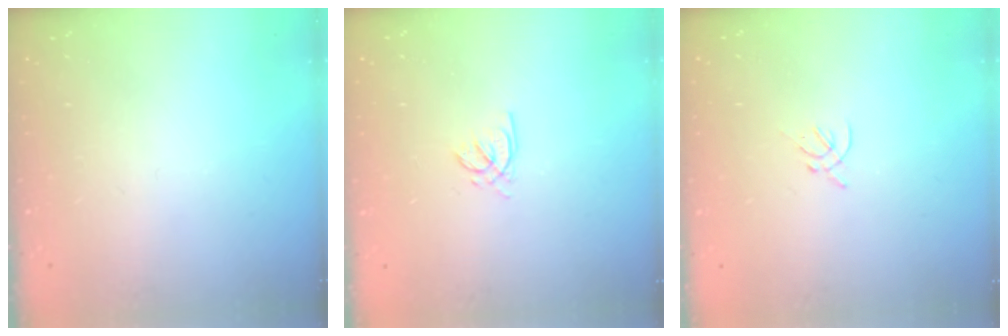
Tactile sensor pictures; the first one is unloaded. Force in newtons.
{"total": 1.5, "press": 1.5, "slide": 0.2}
{"total": 1.4, "press": 1.3, "slide": 0.5}